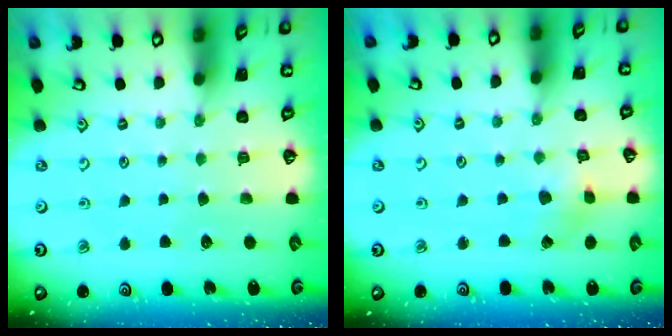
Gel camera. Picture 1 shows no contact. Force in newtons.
{"total": 2.6, "press": 2.6, "slide": 0.1}